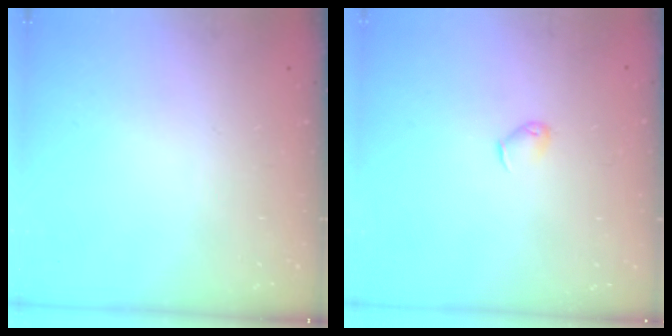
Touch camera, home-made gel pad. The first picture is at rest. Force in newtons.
{"total": 4.0, "press": 3.9, "slide": 0.8}